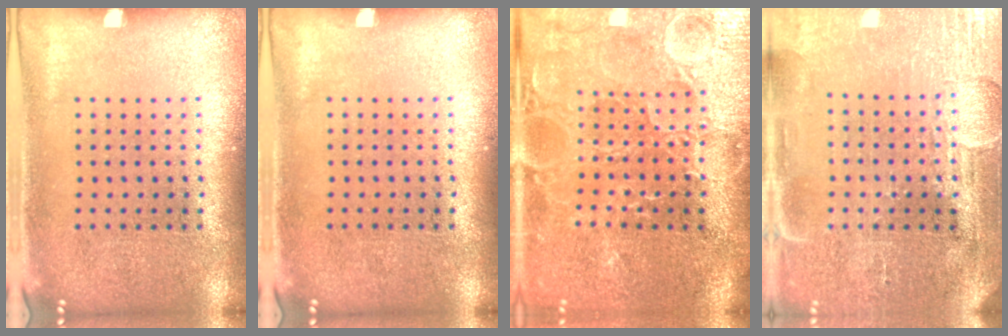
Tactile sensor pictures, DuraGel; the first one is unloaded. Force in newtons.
{"total": 0.0}
{"total": 3.7, "press": 3.6, "slide": 0.7}
{"total": 3.9, "press": 3.5, "slide": 1.7}